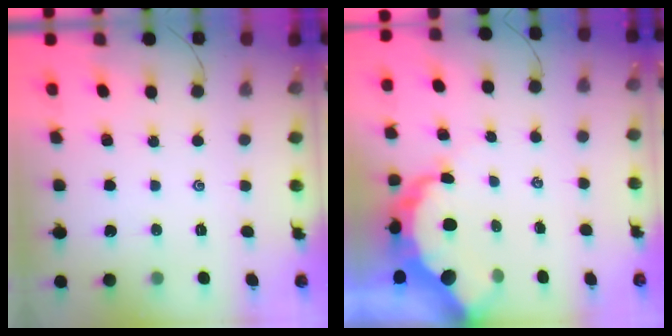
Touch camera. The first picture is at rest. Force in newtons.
{"total": 8.7, "press": 8.7, "slide": 1.0}